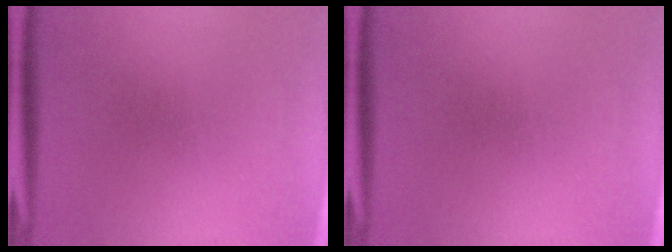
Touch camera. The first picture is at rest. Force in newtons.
{"total": 0.0}